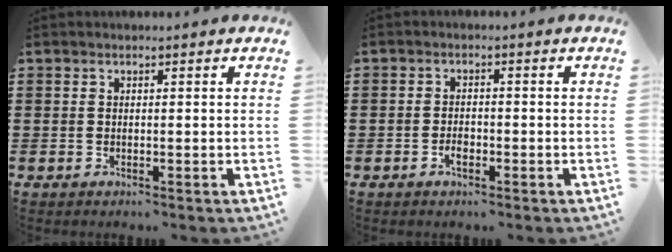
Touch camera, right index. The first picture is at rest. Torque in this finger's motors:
{"motor_torque": [1.01, 1.13, -0.02, 0.00]}